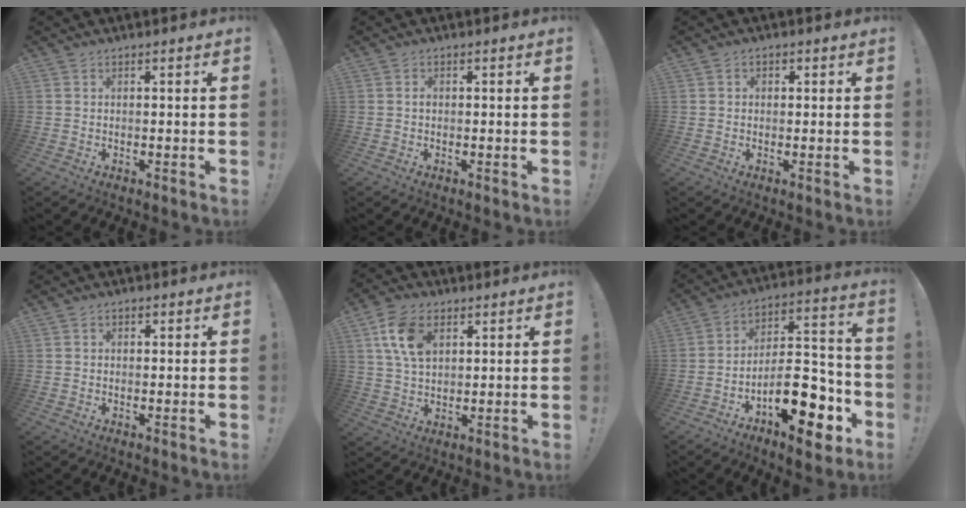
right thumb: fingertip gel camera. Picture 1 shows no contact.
{"total": 0.7, "force": [-0.1, 0.6, 0.4], "torque": [-0.011, 0.005, -0.002]}
{"total": 1.5, "force": [-0.2, 1.3, 0.7], "torque": [-0.011, 0.004, -0.005]}
{"total": 1.1, "force": [-0.2, 0.9, 0.5], "torque": [-0.008, 0.003, -0.004]}
{"total": 11.4, "force": [4.4, 7.4, 7.5], "torque": [-0.145, 0.000, 0.084]}
{"total": 19.4, "force": [-9.0, 8.7, 14.8], "torque": [-0.206, 0.057, -0.135]}